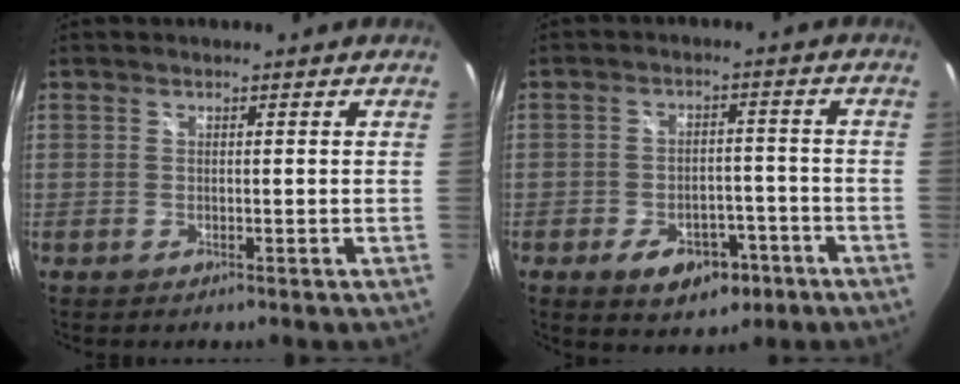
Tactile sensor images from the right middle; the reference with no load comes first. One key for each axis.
{"total": 9.1, "fx": -5.0, "fy": 5.5, "fz": 5.2, "tx": -0.098, "ty": 0.009, "tz": -0.059}